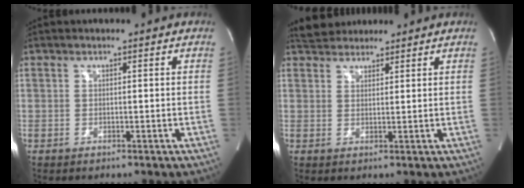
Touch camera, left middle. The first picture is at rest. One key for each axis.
{"total": 4.5, "fx": 4.1, "fy": 1.7, "fz": 0.8, "tx": -0.018, "ty": 0.028, "tz": 0.074}